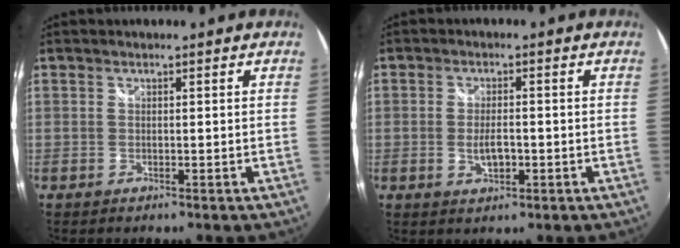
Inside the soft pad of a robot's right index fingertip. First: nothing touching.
{"total": 3.8, "force": [-0.9, 1.8, 3.3], "torque": [-0.062, -0.004, -0.014]}